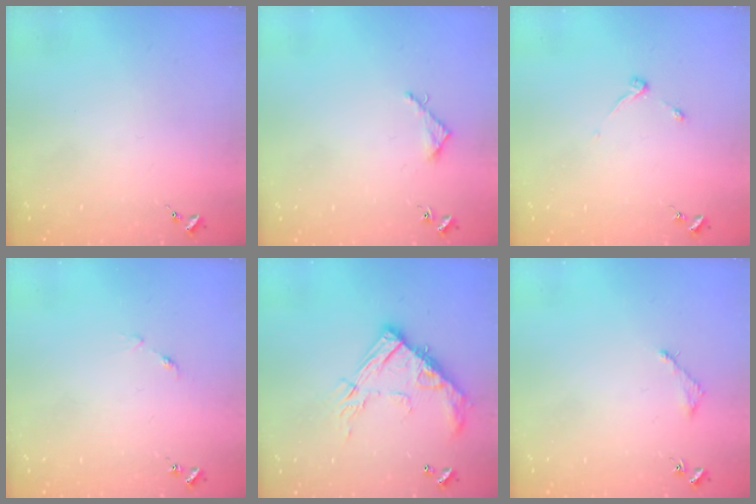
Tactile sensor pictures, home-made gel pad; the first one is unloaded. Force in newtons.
{"total": 3.3, "press": 3.3, "slide": 0.3}
{"total": 3.7, "press": 3.6, "slide": 0.6}
{"total": 4.6, "press": 4.6, "slide": 0.4}
{"total": 17.2, "press": 17.2, "slide": 1.2}
{"total": 3.0, "press": 3.0, "slide": 0.4}